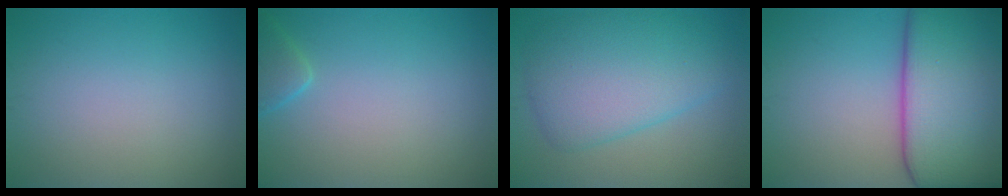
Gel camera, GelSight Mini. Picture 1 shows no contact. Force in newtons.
{"total": 1.9, "press": 1.9, "slide": 0.2}
{"total": 7.5, "press": 7.5, "slide": 0.1}
{"total": 16.4, "press": 16.4, "slide": 1.0}